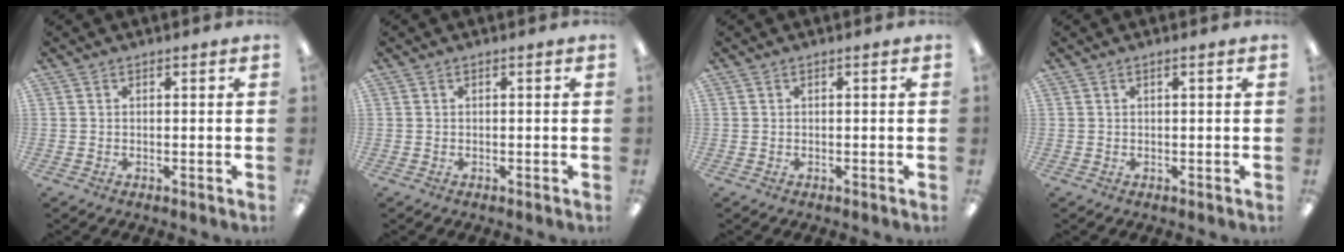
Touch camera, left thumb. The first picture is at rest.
{"total": 0.0}
{"total": 0.0}
{"total": 0.7, "force": [0.4, 0.1, 0.6], "torque": [-0.012, 0.000, 0.007]}